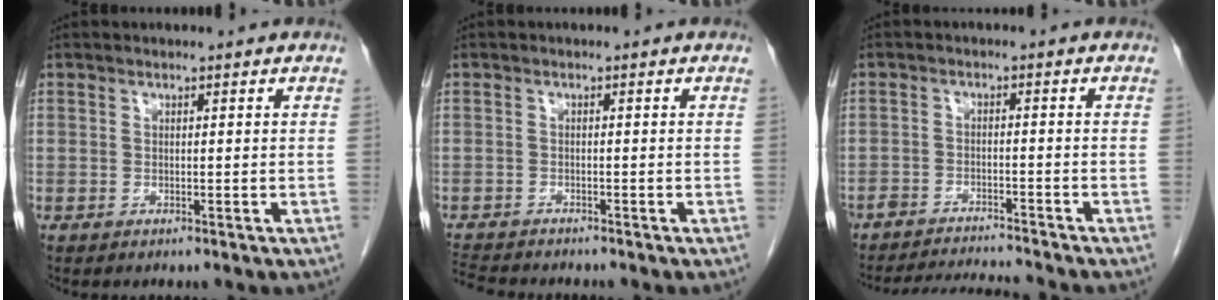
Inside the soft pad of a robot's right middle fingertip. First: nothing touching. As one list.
[{"total": 4.7, "force": [-4.5, 0.6, 1.2], "torque": [-0.026, -0.015, -0.077]}, {"total": 8.4, "force": [-8.2, 0.0, 1.8], "torque": [-0.020, -0.003, -0.130]}]